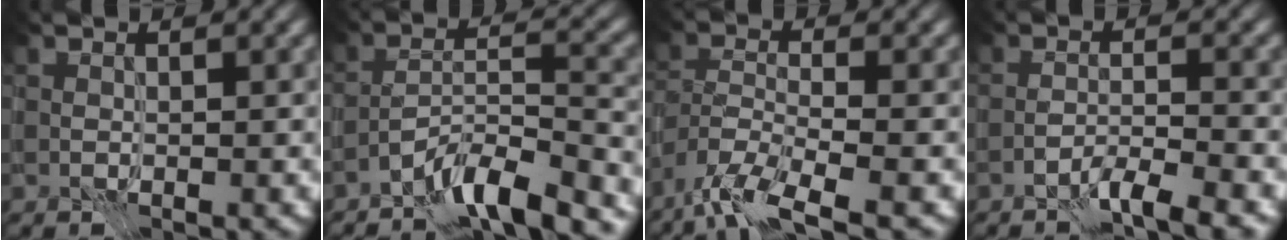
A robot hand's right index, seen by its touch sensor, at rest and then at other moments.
{"total": 7.4, "force": [-6.2, 1.1, 3.9], "torque": [-0.062, 0.007, -0.110]}
{"total": 6.9, "force": [-5.6, 1.3, 3.7], "torque": [-0.074, -0.007, -0.113]}
{"total": 3.4, "force": [-2.9, 0.0, 1.7], "torque": [-0.028, 0.008, -0.058]}